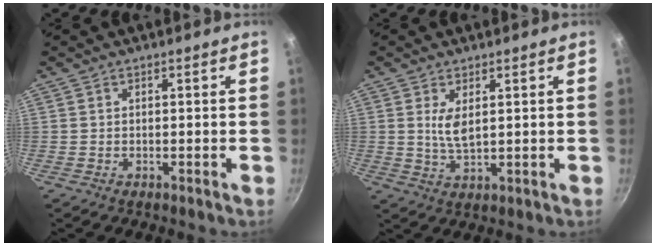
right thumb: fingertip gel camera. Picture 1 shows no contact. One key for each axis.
{"total": 4.3, "fx": 1.3, "fy": 1.8, "fz": 3.7, "tx": -0.068, "ty": -0.017, "tz": 0.029}